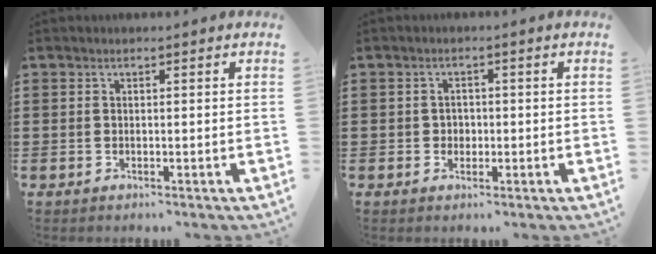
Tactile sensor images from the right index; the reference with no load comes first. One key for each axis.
{"total": 1.4, "fx": -0.1, "fy": 1.4, "fz": 0.4, "tx": -0.013, "ty": 0.005, "tz": -0.005}